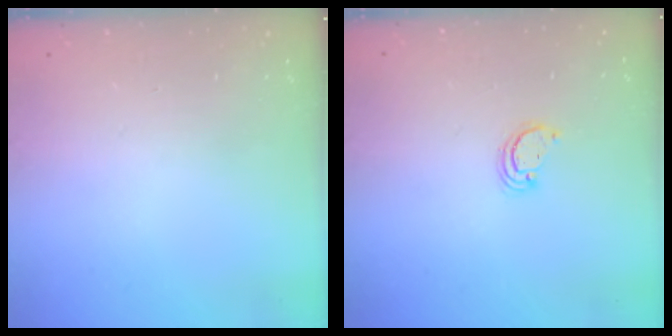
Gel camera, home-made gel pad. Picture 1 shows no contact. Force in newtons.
{"total": 2.6, "press": 2.6, "slide": 0.2}